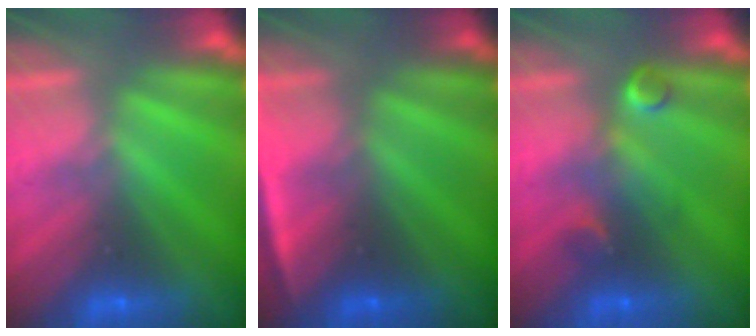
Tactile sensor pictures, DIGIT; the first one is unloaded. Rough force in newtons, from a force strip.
{"total": 4.8}
{"total": 3.1}